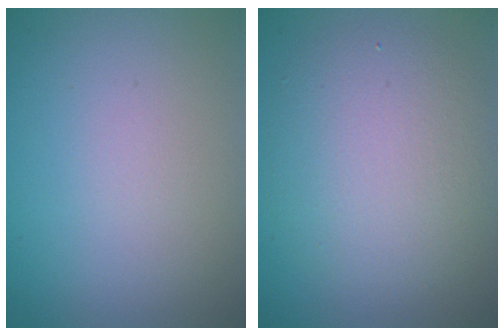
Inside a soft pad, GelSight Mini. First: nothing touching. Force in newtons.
{"total": 5.4, "press": 5.4, "slide": 0.3}